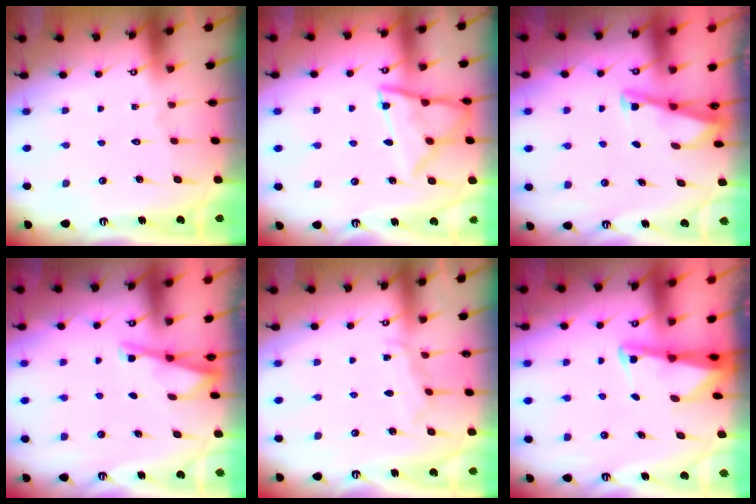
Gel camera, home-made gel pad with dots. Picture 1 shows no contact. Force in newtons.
{"total": 12.3, "press": 12.3, "slide": 0.7}
{"total": 2.9, "press": 2.9, "slide": 0.3}
{"total": 3.3, "press": 3.3, "slide": 0.2}
{"total": 5.0, "press": 5.0, "slide": 0.6}
{"total": 2.3, "press": 2.3, "slide": 0.4}